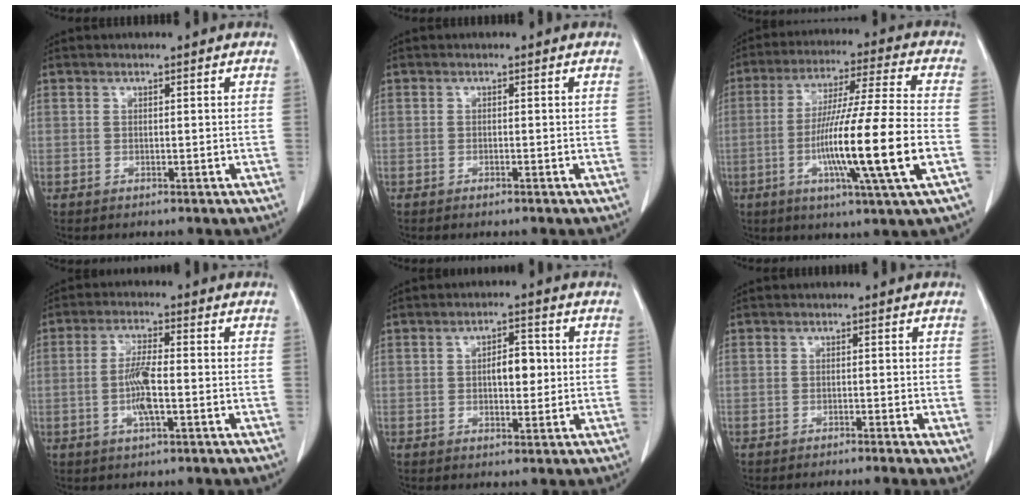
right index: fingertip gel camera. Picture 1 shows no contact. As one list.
[{"total": 0.6, "force": [-0.5, 0.1, 0.4], "torque": [-0.013, -0.002, -0.006]}, {"total": 16.8, "force": [-4.3, -1.1, 16.2], "torque": [-0.297, -0.014, -0.081]}, {"total": 5.4, "force": [-1.3, 0.9, 5.2], "torque": [-0.109, 0.000, -0.024]}, {"total": 4.3, "force": [0.1, 2.0, 3.8], "torque": [-0.058, 0.006, 0.006]}, {"total": 4.2, "force": [-2.8, 0.5, 3.1], "torque": [-0.031, -0.009, -0.040]}]